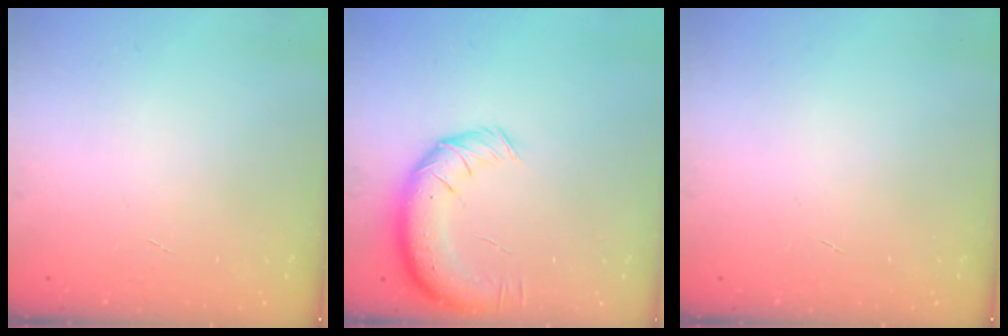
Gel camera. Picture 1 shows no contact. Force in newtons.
{"total": 13.5, "press": 13.1, "slide": 3.0}
{"total": 0.0}